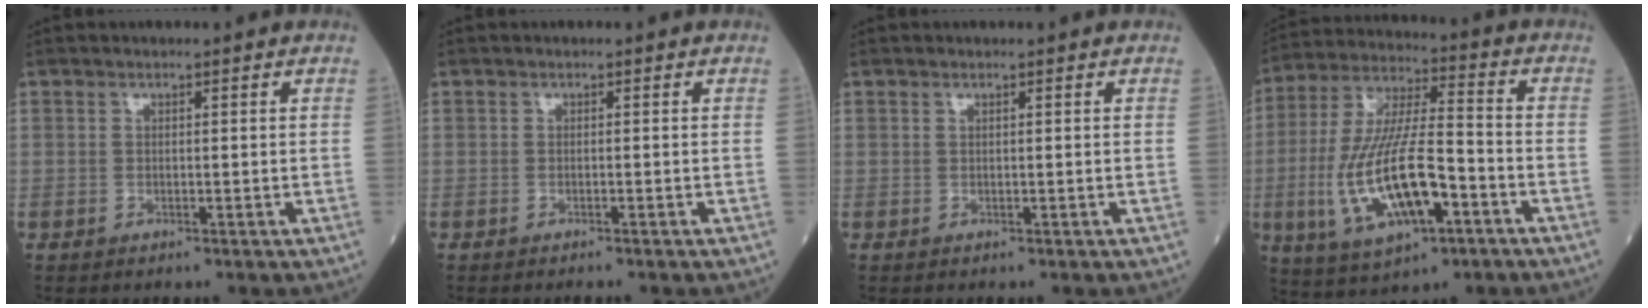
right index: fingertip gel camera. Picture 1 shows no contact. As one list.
[{"total": 1.2, "force": [-1.1, 0.0, 0.5], "torque": [-0.011, -0.003, -0.013]}, {"total": 0.0}, {"total": 16.6, "force": [-5.2, 4.7, 15.1], "torque": [-0.315, -0.008, -0.085]}]